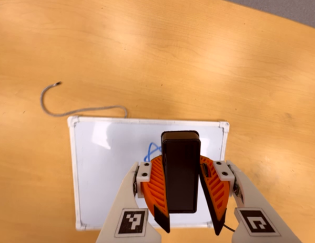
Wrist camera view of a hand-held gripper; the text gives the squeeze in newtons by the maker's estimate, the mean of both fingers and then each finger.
{"total": 8.6, "left": 7.9, "right": 9.2}